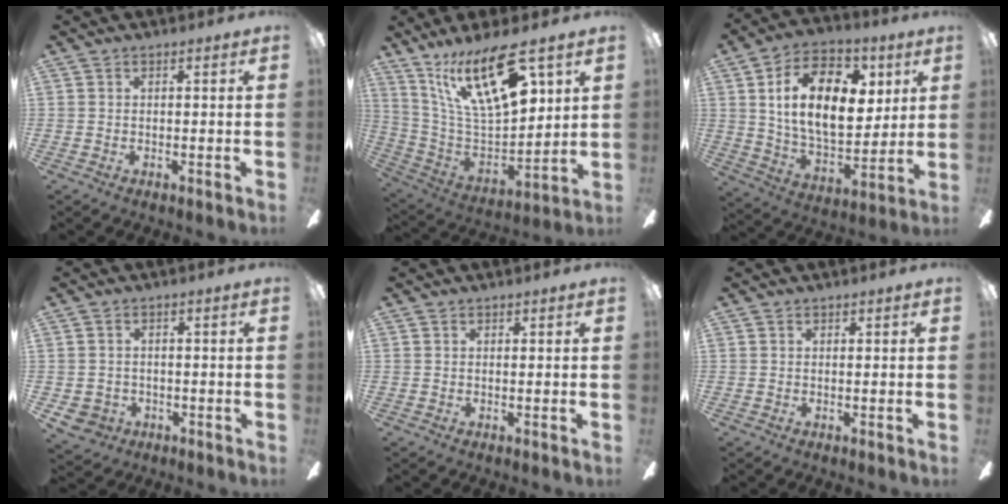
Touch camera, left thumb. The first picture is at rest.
{"total": 22.4, "force": [12.9, 7.7, 16.6], "torque": [-0.311, -0.074, 0.216]}
{"total": 21.3, "force": [7.1, 12.9, 15.5], "torque": [-0.265, -0.009, 0.121]}
{"total": 4.0, "force": [-1.5, 3.6, 1.0], "torque": [-0.042, 0.006, -0.030]}
{"total": 0.0}
{"total": 0.0}